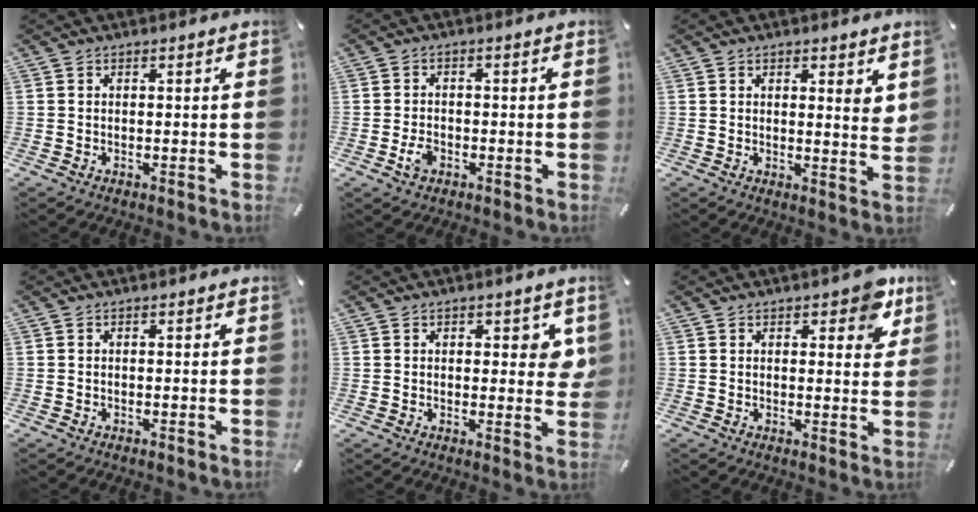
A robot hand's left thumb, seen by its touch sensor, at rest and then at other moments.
{"total": 3.3, "force": [-1.3, 2.2, 2.0], "torque": [-0.041, 0.004, -0.024]}
{"total": 3.4, "force": [2.3, 1.0, 2.3], "torque": [-0.026, -0.017, 0.035]}
{"total": 0.0}
{"total": 4.2, "force": [1.6, 2.4, 3.1], "torque": [-0.030, -0.006, 0.021]}
{"total": 6.5, "force": [4.1, 3.5, 3.6], "torque": [-0.032, -0.017, 0.067]}